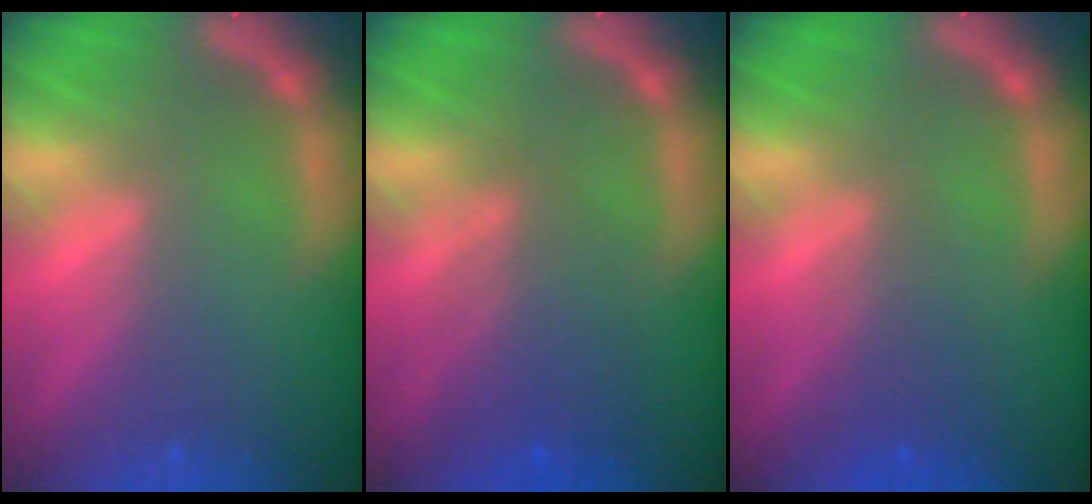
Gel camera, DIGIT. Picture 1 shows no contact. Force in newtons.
{"total": 4.6}
{"total": 2.5}